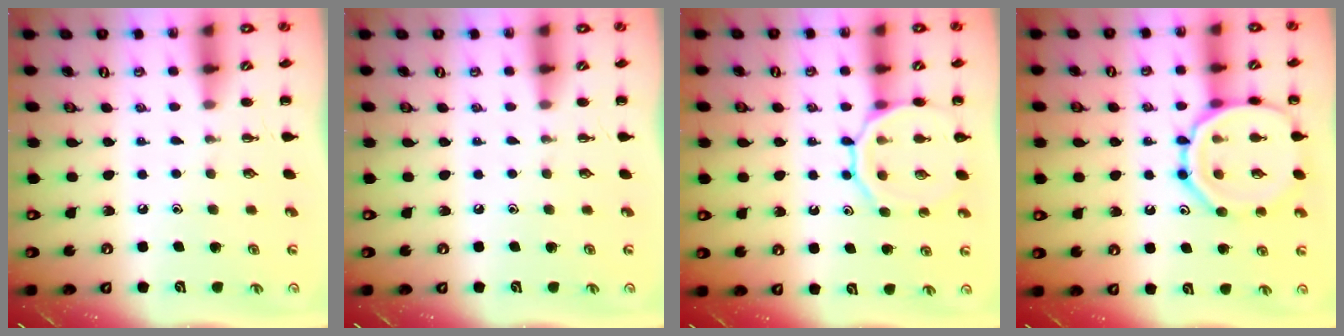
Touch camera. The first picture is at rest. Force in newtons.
{"total": 0.0}
{"total": 13.0, "press": 12.9, "slide": 1.5}
{"total": 15.8, "press": 15.7, "slide": 0.9}